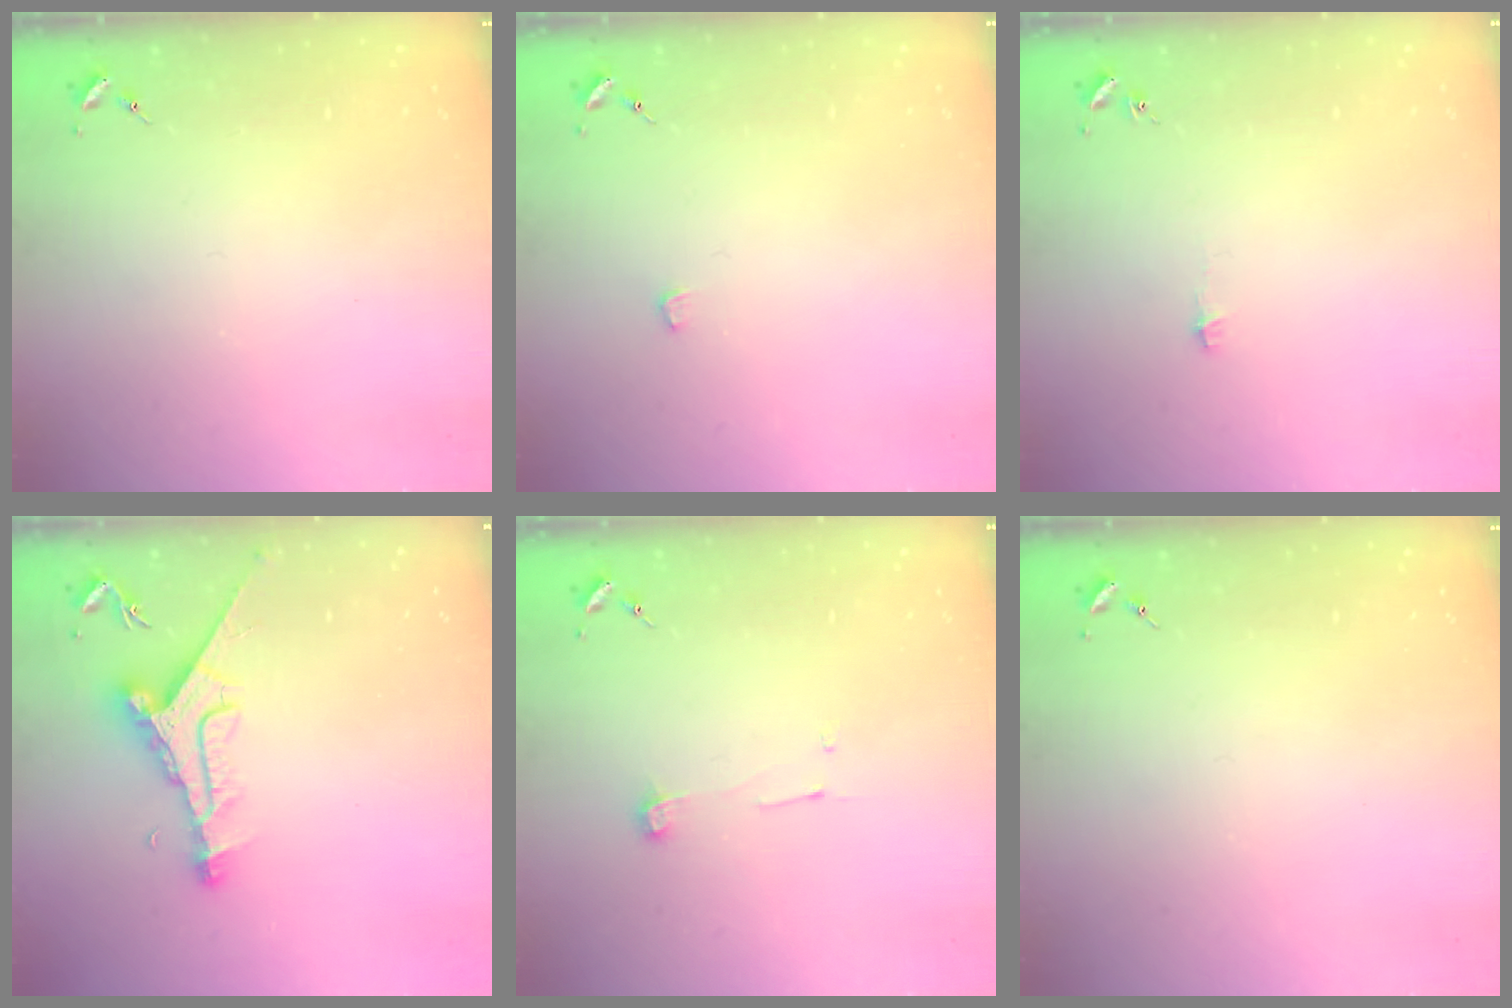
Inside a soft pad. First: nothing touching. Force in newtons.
{"total": 0.8, "press": 0.8, "slide": 0.1}
{"total": 3.1, "press": 3.1, "slide": 0.2}
{"total": 9.5, "press": 9.5, "slide": 0.6}
{"total": 4.9, "press": 4.9, "slide": 0.2}
{"total": 0.0}